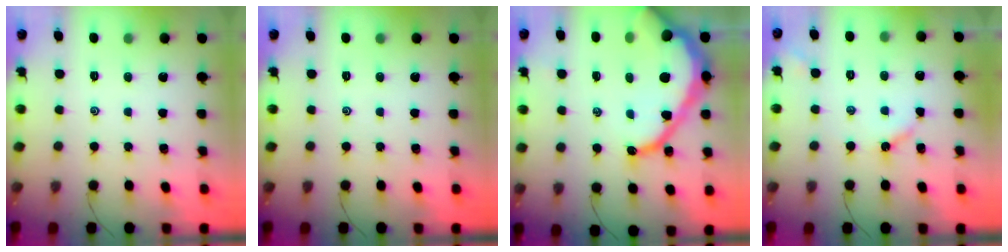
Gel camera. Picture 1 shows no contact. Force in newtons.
{"total": 0.0}
{"total": 19.6, "press": 19.5, "slide": 1.8}
{"total": 4.7, "press": 4.7, "slide": 0.7}